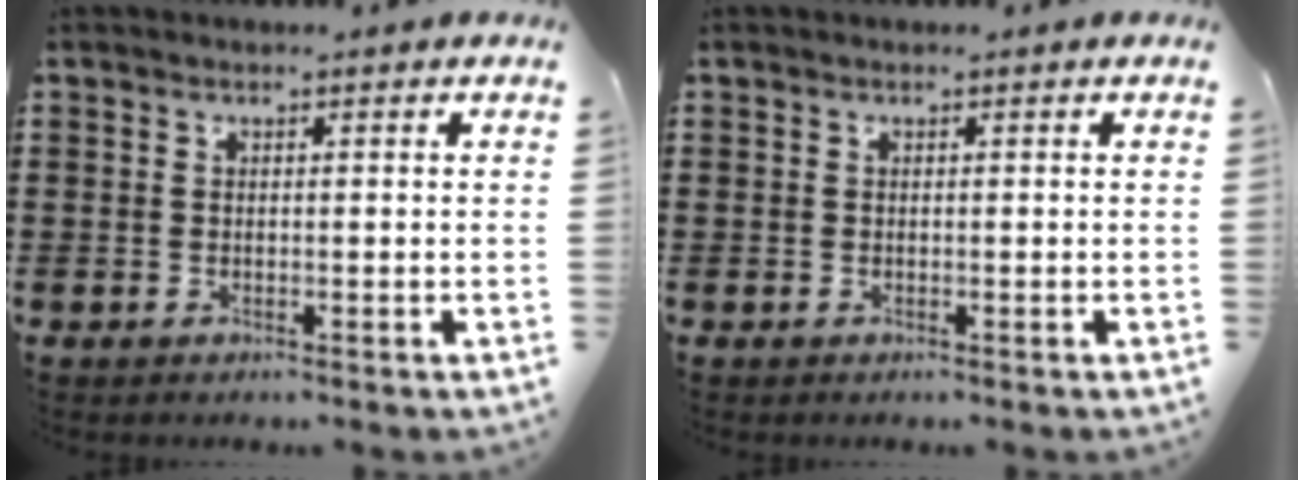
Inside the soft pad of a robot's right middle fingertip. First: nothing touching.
{"total": 0.0}